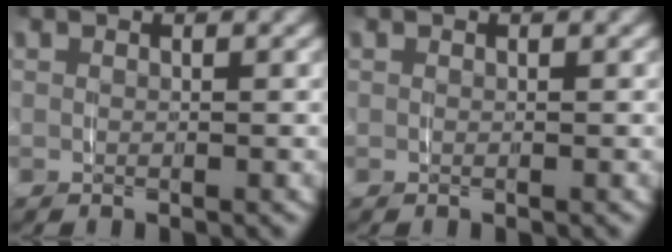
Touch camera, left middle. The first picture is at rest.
{"total": 0.0}